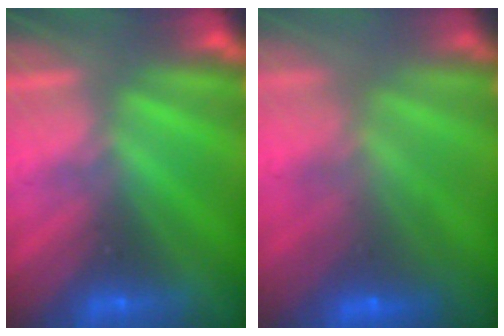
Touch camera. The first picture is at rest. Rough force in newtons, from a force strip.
{"total": 5.5}